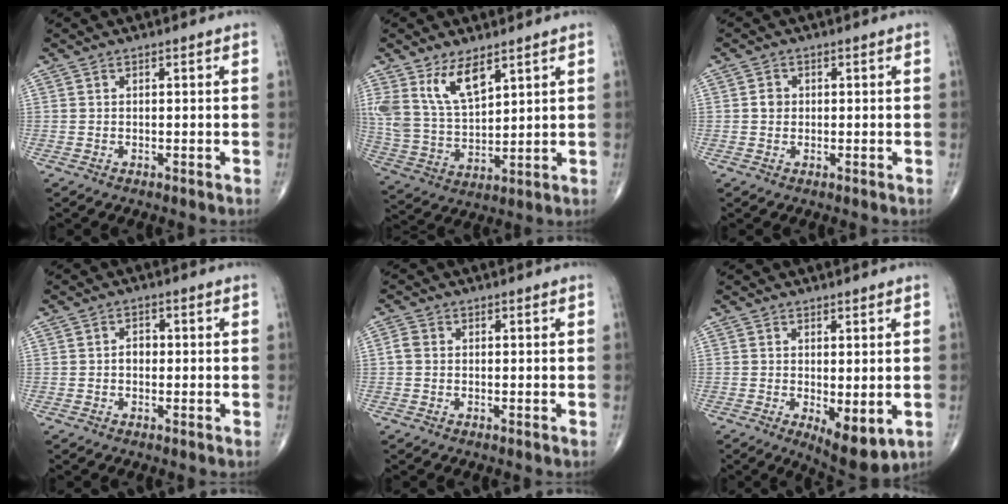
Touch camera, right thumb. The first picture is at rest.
{"total": 10.8, "force": [6.3, 4.9, 7.2], "torque": [-0.130, -0.028, 0.137]}
{"total": 1.8, "force": [0.1, 1.6, 0.8], "torque": [-0.006, 0.004, -0.001]}
{"total": 2.1, "force": [-0.2, 1.6, 1.3], "torque": [-0.011, 0.007, -0.007]}
{"total": 1.7, "force": [-0.1, 1.4, 1.0], "torque": [-0.019, 0.004, -0.004]}
{"total": 7.3, "force": [-1.5, 2.9, 6.5], "torque": [-0.085, -0.021, -0.011]}